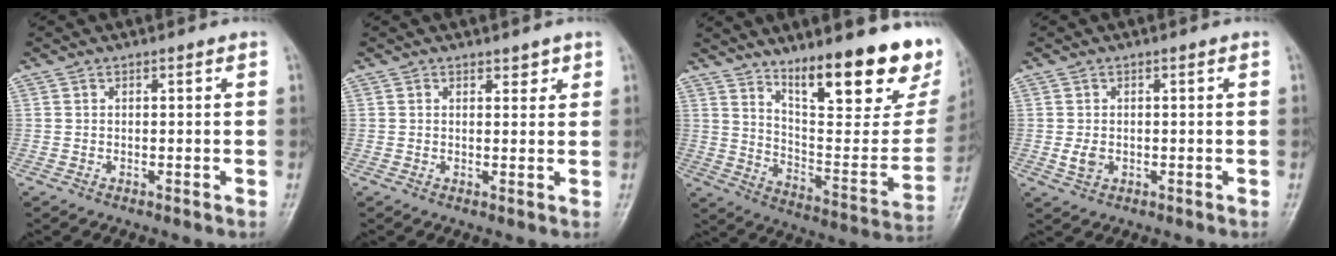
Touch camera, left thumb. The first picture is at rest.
{"total": 1.9, "force": [1.3, 1.0, 0.9], "torque": [0.002, -0.007, 0.016]}
{"total": 26.2, "force": [16.7, 7.4, 18.8], "torque": [-0.226, -0.091, 0.257]}
{"total": 2.3, "force": [-0.2, 1.8, 1.4], "torque": [-0.022, 0.000, -0.002]}